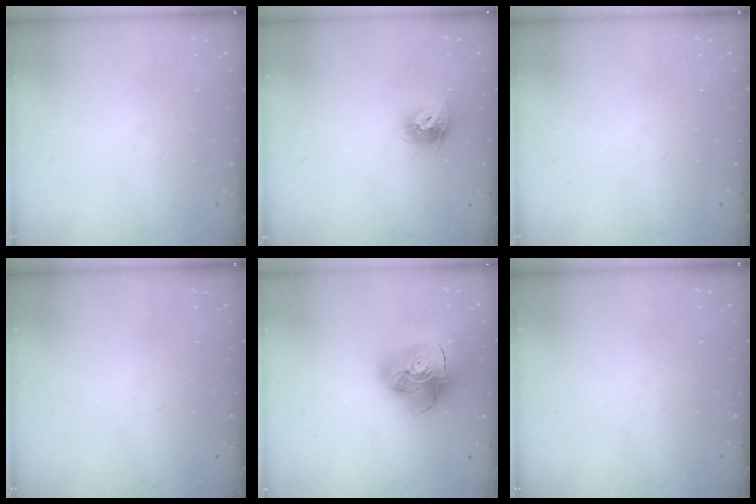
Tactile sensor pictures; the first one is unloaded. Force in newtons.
{"total": 9.4, "press": 9.4, "slide": 0.6}
{"total": 0.0}
{"total": 0.0}
{"total": 14.9, "press": 14.8, "slide": 1.6}
{"total": 0.0}